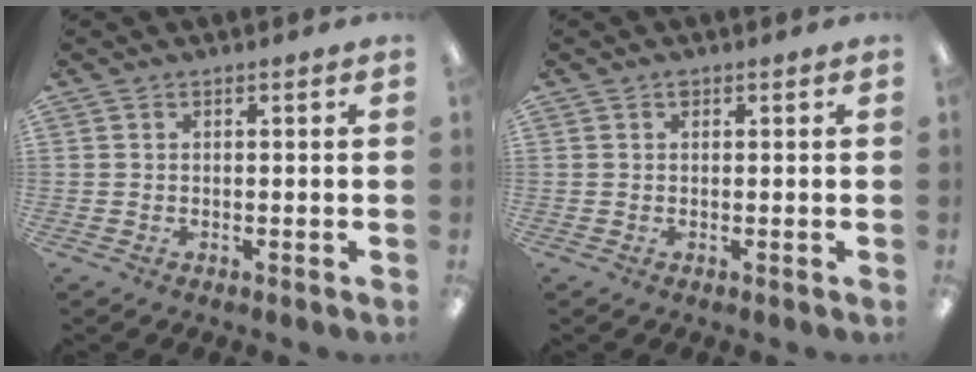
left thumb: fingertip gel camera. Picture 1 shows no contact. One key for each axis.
{"total": 0.7, "fx": 0.4, "fy": 0.5, "fz": 0.4, "tx": -0.010, "ty": 0.003, "tz": 0.007}